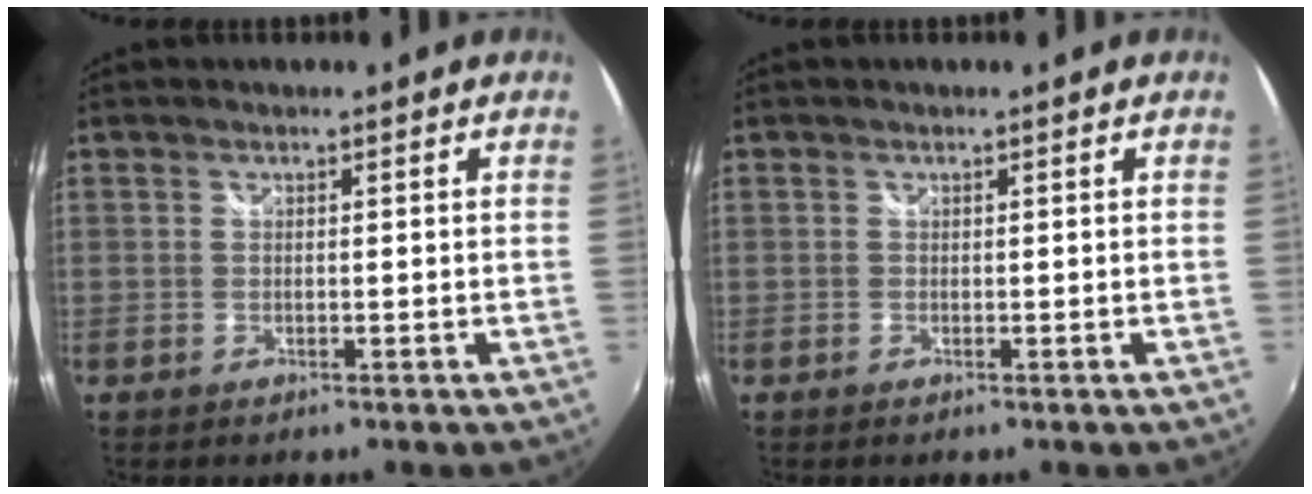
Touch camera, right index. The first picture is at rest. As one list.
[{"total": 0.0}]